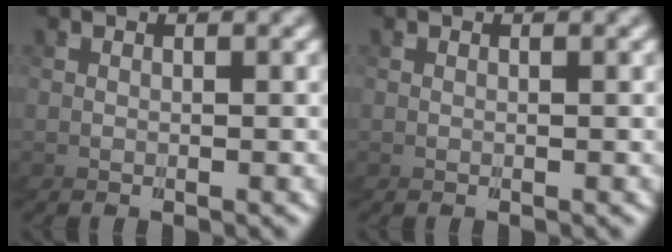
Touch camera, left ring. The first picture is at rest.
{"total": 0.0}